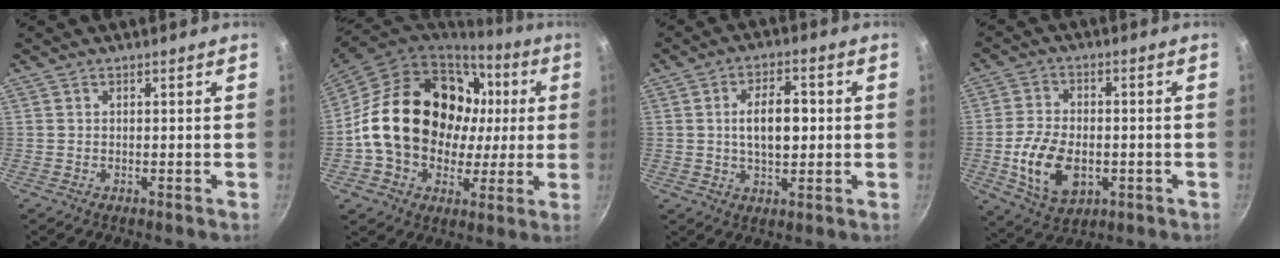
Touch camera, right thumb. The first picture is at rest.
{"total": 24.9, "force": [2.9, 19.2, 15.5], "torque": [-0.236, 0.035, 0.060]}
{"total": 8.7, "force": [0.4, 4.7, 7.4], "torque": [-0.103, 0.011, 0.006]}
{"total": 12.4, "force": [-2.6, 8.0, 9.1], "torque": [-0.160, 0.007, -0.039]}